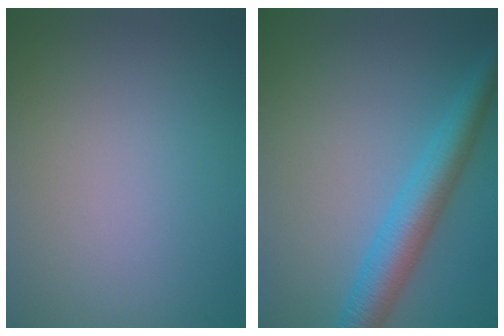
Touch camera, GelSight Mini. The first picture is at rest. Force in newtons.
{"total": 5.0, "press": 5.0, "slide": 0.1}